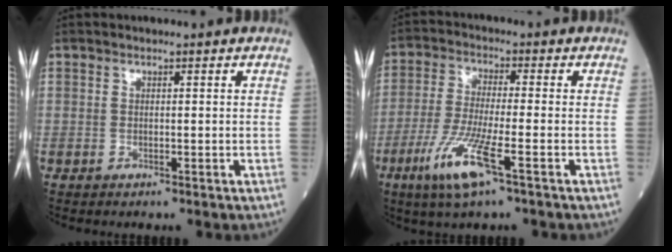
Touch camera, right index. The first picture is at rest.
{"total": 9.6, "force": [-4.6, 0.5, 8.4], "torque": [-0.179, -0.022, -0.090]}